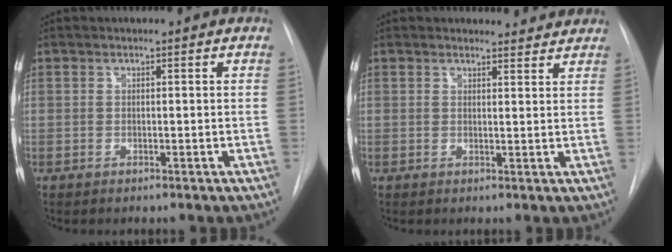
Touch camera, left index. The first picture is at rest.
{"total": 3.7, "force": [3.5, 1.0, 0.1], "torque": [0.001, -0.007, 0.028]}